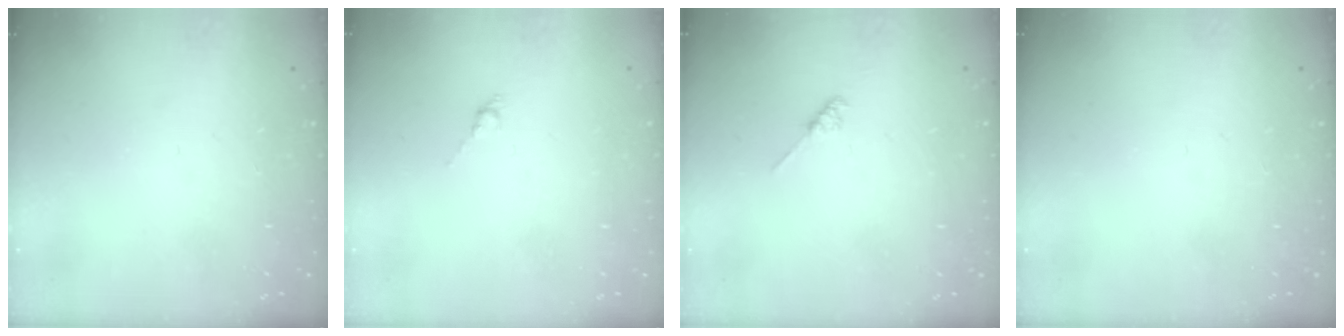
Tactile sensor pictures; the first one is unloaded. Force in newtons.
{"total": 0.0}
{"total": 1.8, "press": 1.7, "slide": 0.3}
{"total": 0.0}